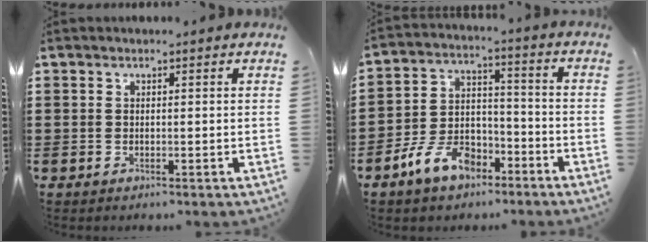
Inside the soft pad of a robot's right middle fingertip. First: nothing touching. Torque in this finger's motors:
{"motor_torque": [2.14, 0.00, 0.62, 0.07]}